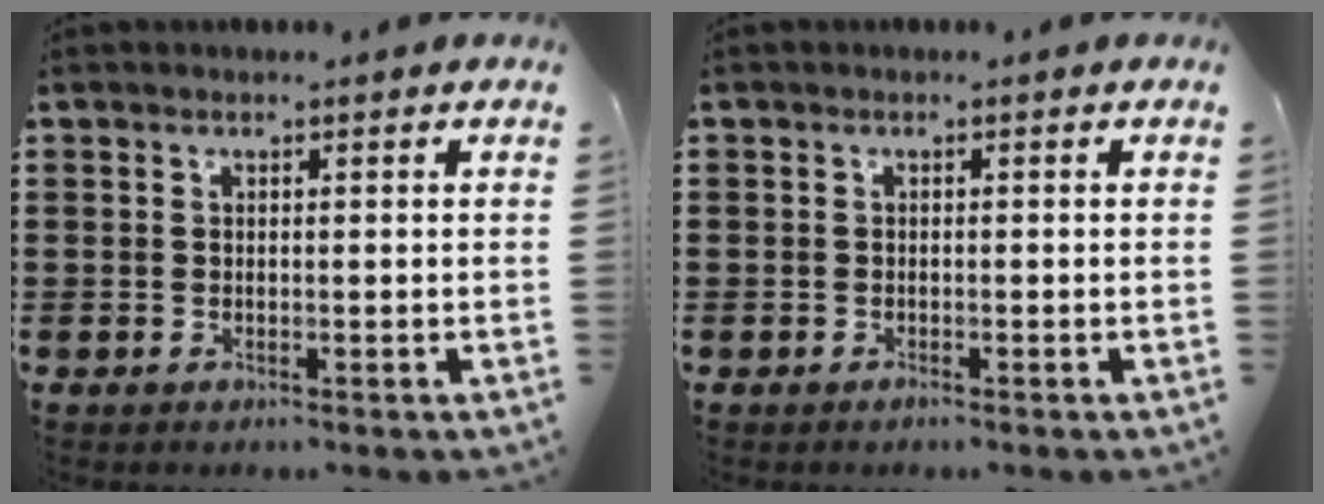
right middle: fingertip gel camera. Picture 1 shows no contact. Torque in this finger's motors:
{"motor_torque": [2.14, 0.00, -0.07, -0.04]}